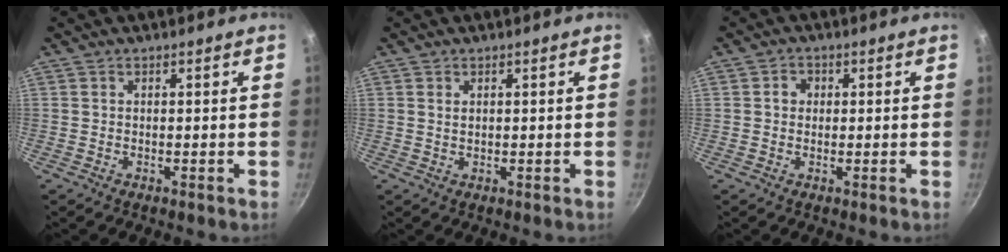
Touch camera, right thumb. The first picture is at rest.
{"total": 1.3, "force": [0.5, 0.8, 0.8], "torque": [-0.014, 0.001, 0.009]}
{"total": 2.3, "force": [0.3, 2.0, 1.0], "torque": [-0.003, 0.005, 0.000]}